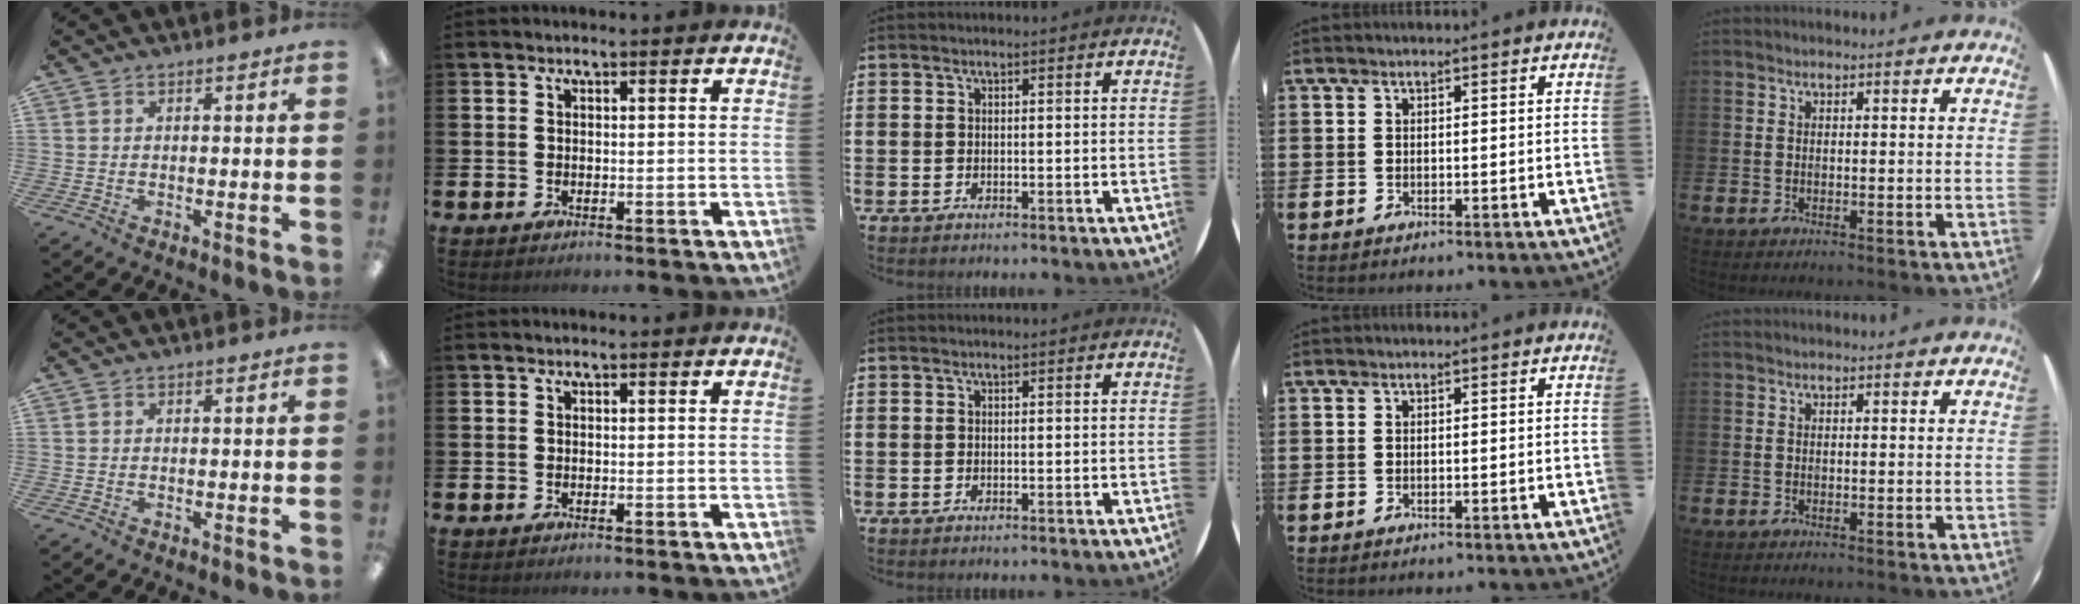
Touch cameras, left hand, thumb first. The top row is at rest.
{}